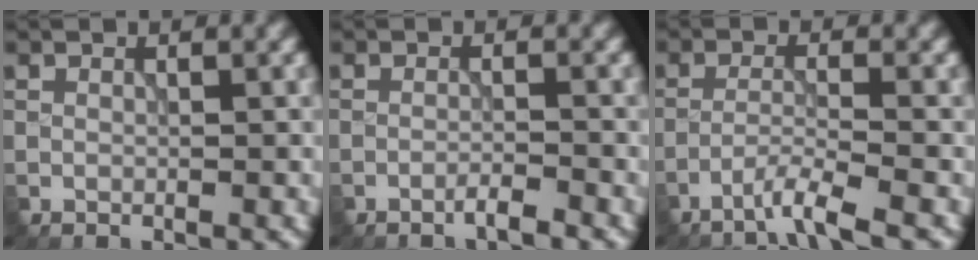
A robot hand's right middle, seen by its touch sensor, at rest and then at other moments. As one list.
[{"total": 1.5, "force": [-1.1, 0.1, 1.1], "torque": [-0.011, 0.005, -0.027]}, {"total": 3.1, "force": [-2.2, 0.0, 2.2], "torque": [-0.036, 0.003, -0.056]}]